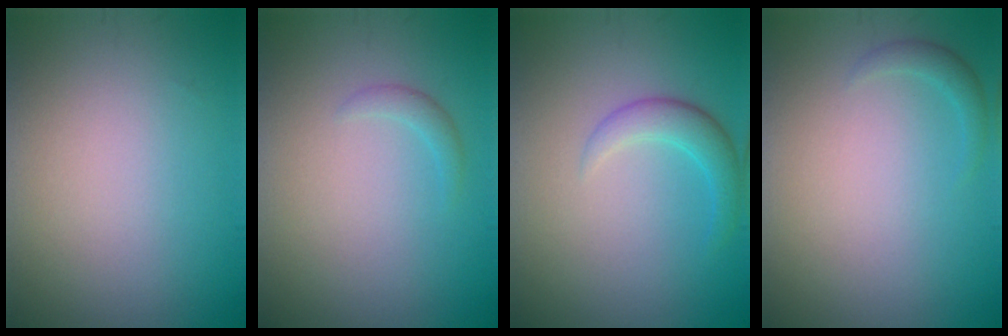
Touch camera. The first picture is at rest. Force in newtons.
{"total": 1.0, "press": 1.0, "slide": 0.0}
{"total": 2.5, "press": 2.5, "slide": 0.1}
{"total": 1.2, "press": 1.2, "slide": 0.1}